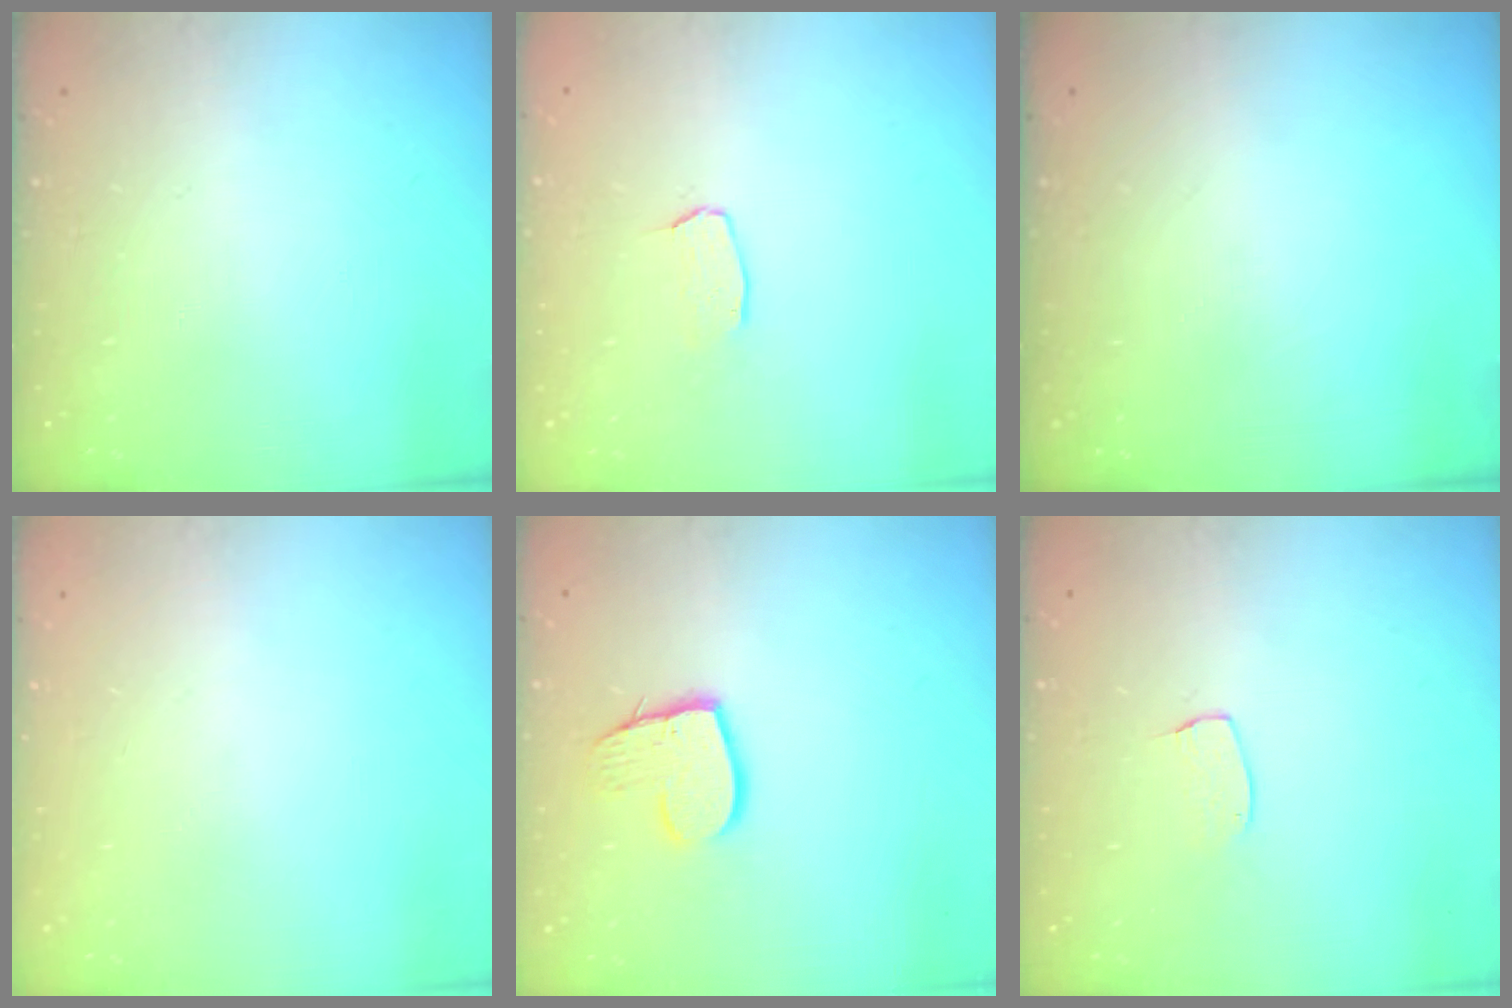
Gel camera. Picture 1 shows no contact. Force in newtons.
{"total": 2.9, "press": 2.9, "slide": 0.2}
{"total": 0.0}
{"total": 0.0}
{"total": 10.7, "press": 10.6, "slide": 0.8}
{"total": 5.3, "press": 5.3, "slide": 0.3}